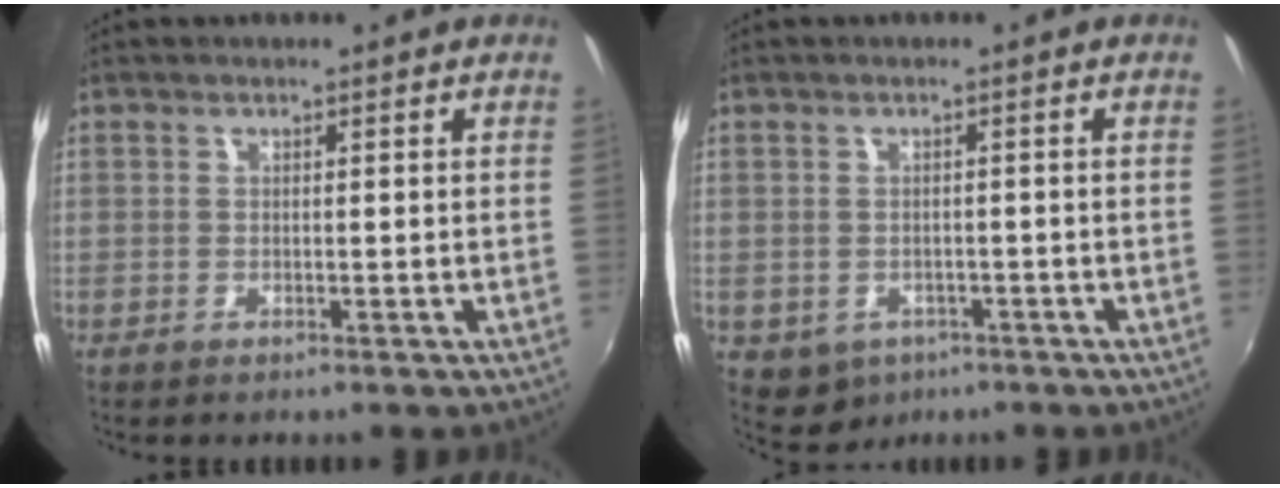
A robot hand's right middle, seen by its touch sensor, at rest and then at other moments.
{"total": 4.9, "force": [-2.3, 3.9, 1.8], "torque": [-0.042, -0.011, -0.023]}